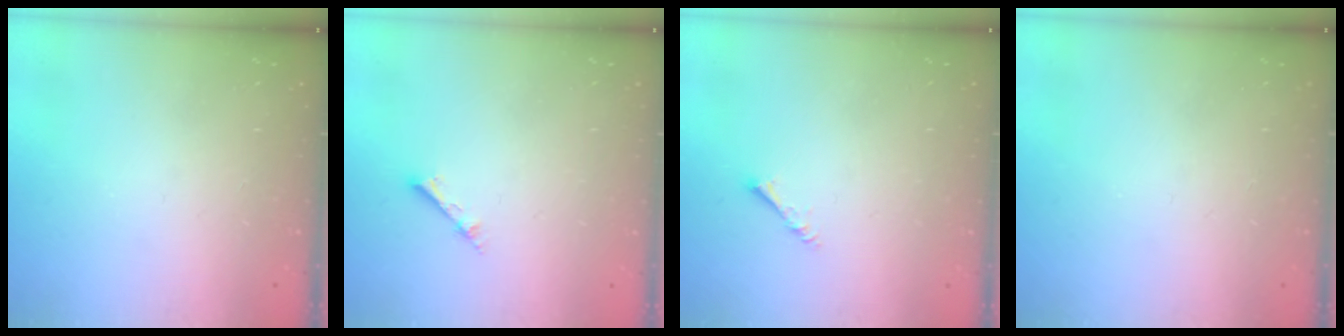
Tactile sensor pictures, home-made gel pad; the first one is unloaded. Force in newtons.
{"total": 2.1, "press": 2.1, "slide": 0.3}
{"total": 1.8, "press": 1.8, "slide": 0.1}
{"total": 0.0}